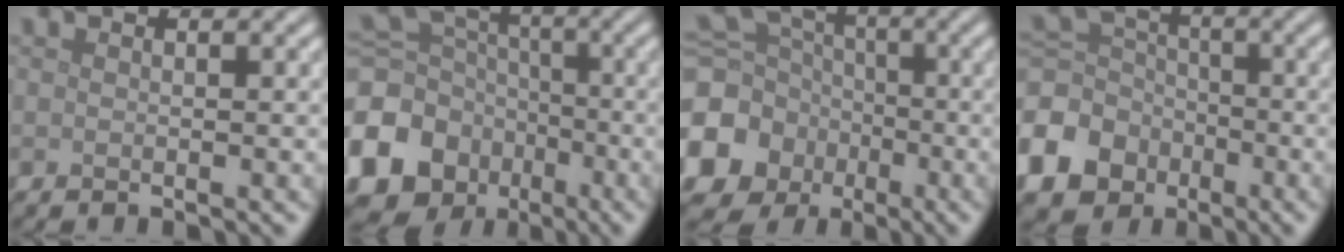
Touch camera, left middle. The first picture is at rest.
{"total": 14.3, "force": [-6.4, 11.9, 4.6], "torque": [-0.141, -0.042, -0.121]}
{"total": 14.1, "force": [-5.1, 12.4, 4.5], "torque": [-0.156, -0.052, -0.112]}
{"total": 9.5, "force": [-4.5, 7.8, 3.1], "torque": [-0.095, -0.020, -0.098]}